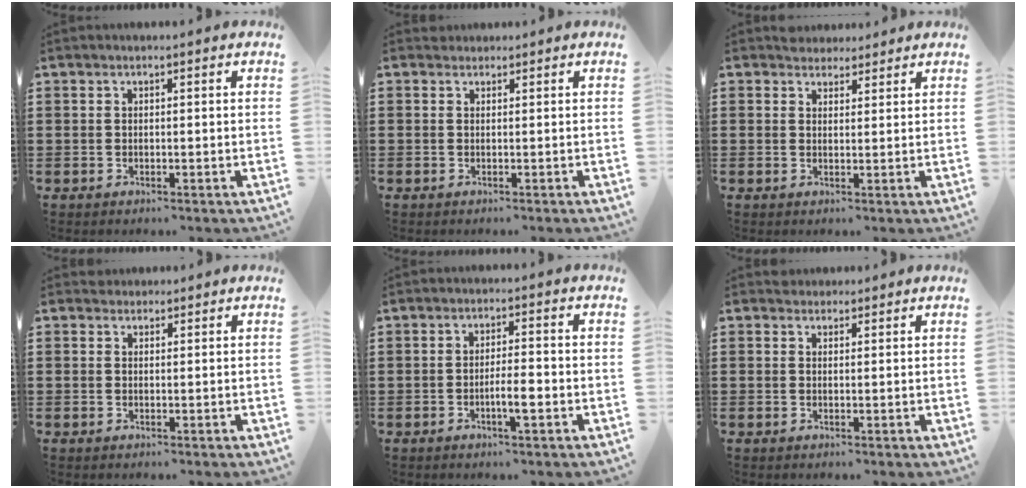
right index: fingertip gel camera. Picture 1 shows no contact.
{"total": 0.6, "force": [0.4, 0.5, -0.2], "torque": [0.002, 0.004, 0.006]}
{"total": 2.4, "force": [2.0, 1.3, -0.3], "torque": [-0.002, 0.008, 0.040]}
{"total": 1.2, "force": [0.9, 0.8, -0.2], "torque": [0.002, 0.006, 0.017]}
{"total": 3.6, "force": [-1.3, 0.5, 3.3], "torque": [-0.058, 0.001, -0.025]}
{"total": 1.4, "force": [1.1, 0.9, -0.2], "torque": [0.002, 0.005, 0.023]}